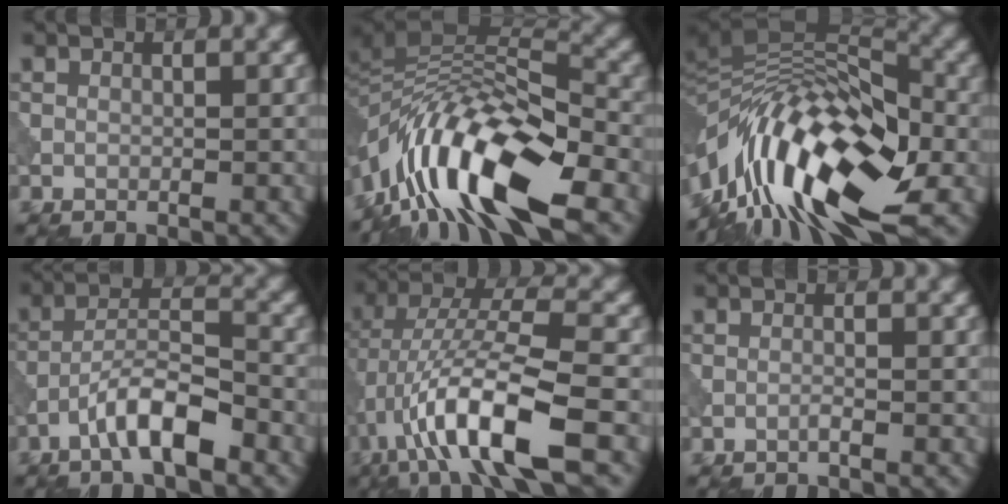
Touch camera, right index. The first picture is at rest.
{"total": 14.1, "force": [-6.7, 5.1, 11.3], "torque": [-0.215, 0.024, -0.118]}
{"total": 16.0, "force": [-4.8, 6.9, 13.6], "torque": [-0.241, 0.031, -0.102]}
{"total": 5.4, "force": [-3.2, 1.3, 4.1], "torque": [-0.069, 0.015, -0.061]}
{"total": 11.2, "force": [-4.0, 2.9, 10.1], "torque": [-0.190, 0.022, -0.074]}
{"total": 0.5, "force": [-0.3, 0.1, 0.4], "torque": [-0.007, 0.005, -0.008]}